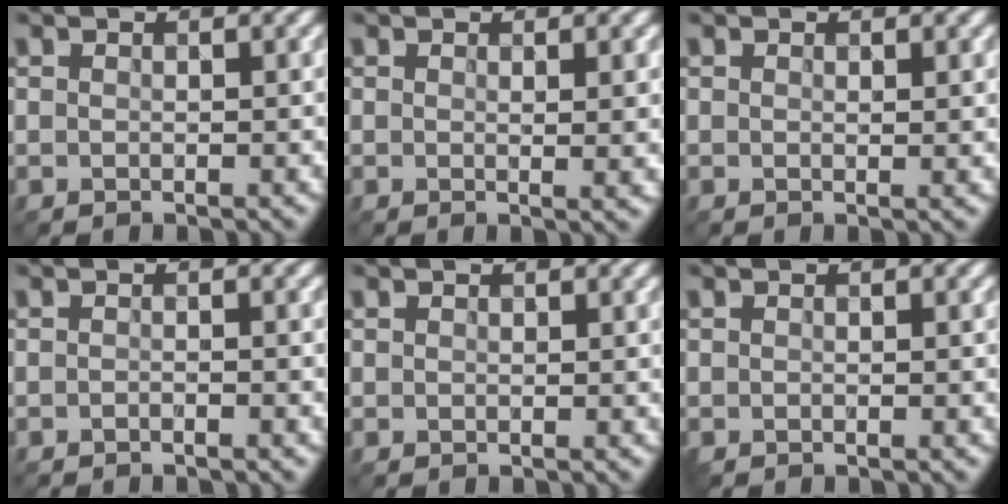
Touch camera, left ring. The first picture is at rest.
{"total": 3.0, "force": [0.3, 0.8, 2.9], "torque": [-0.031, -0.001, 0.003]}
{"total": 1.1, "force": [0.2, 0.2, 1.1], "torque": [-0.012, -0.001, 0.002]}
{"total": 1.2, "force": [-0.8, 0.2, 0.9], "torque": [-0.015, -0.003, -0.021]}
{"total": 0.0}
{"total": 1.0, "force": [-0.3, 0.3, 0.9], "torque": [-0.007, -0.004, -0.005]}